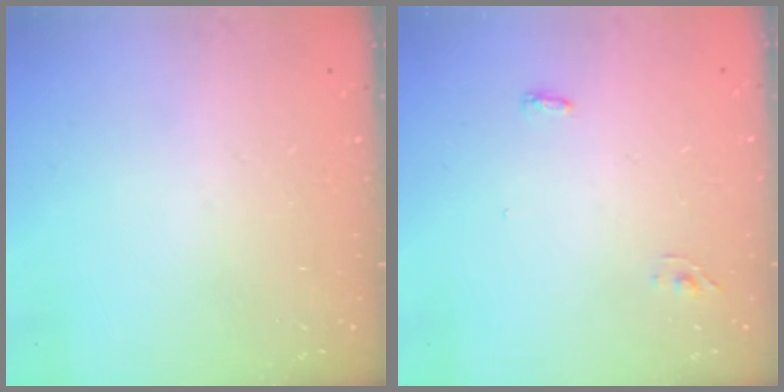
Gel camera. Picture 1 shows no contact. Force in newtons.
{"total": 3.3, "press": 2.9, "slide": 1.7}